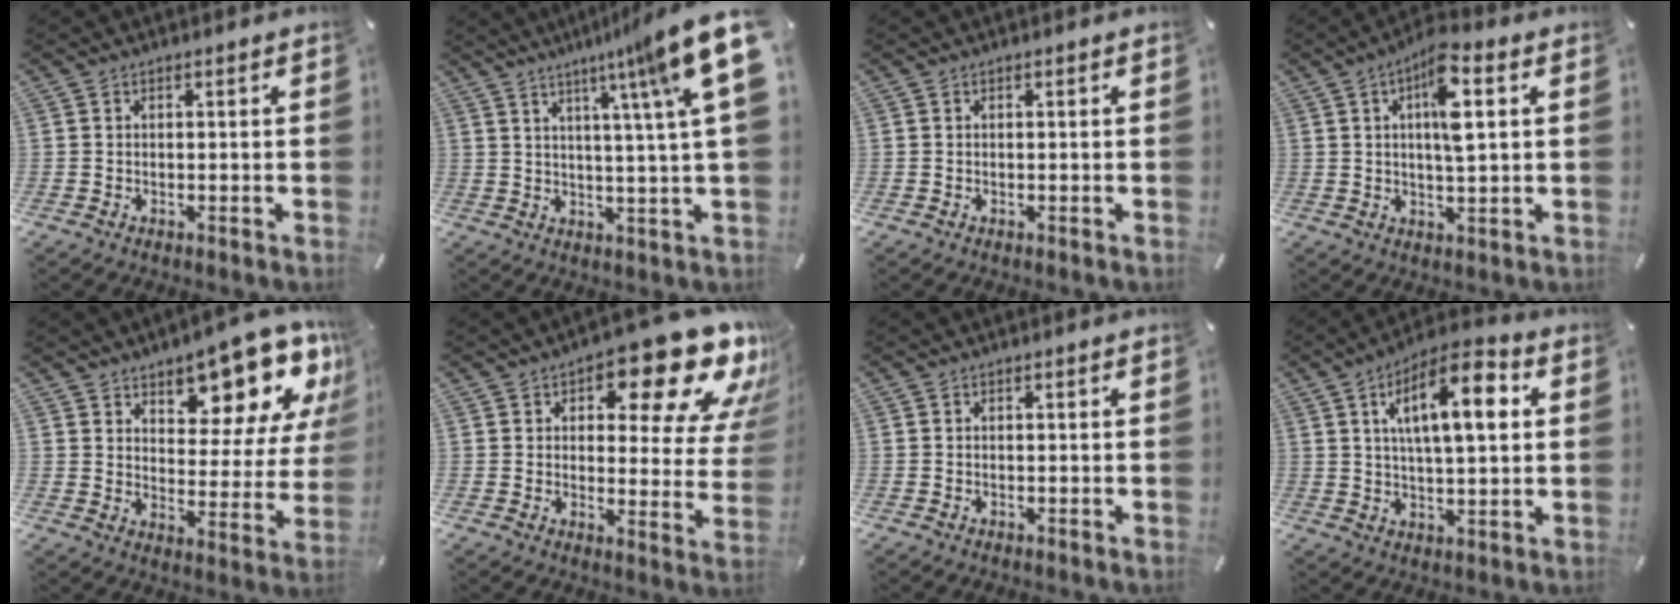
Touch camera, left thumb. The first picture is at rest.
{"total": 15.1, "force": [7.3, 0.8, 13.1], "torque": [-0.209, -0.039, 0.107]}
{"total": 0.0}
{"total": 9.5, "force": [3.0, 2.7, 8.5], "torque": [-0.144, -0.003, 0.045]}
{"total": 14.2, "force": [11.1, 6.3, 6.2], "torque": [-0.076, -0.094, 0.186]}
{"total": 19.6, "force": [11.8, 8.2, 13.3], "torque": [-0.168, -0.082, 0.192]}
{"total": 0.0}
{"total": 14.7, "force": [5.3, 5.6, 12.5], "torque": [-0.193, -0.008, 0.083]}